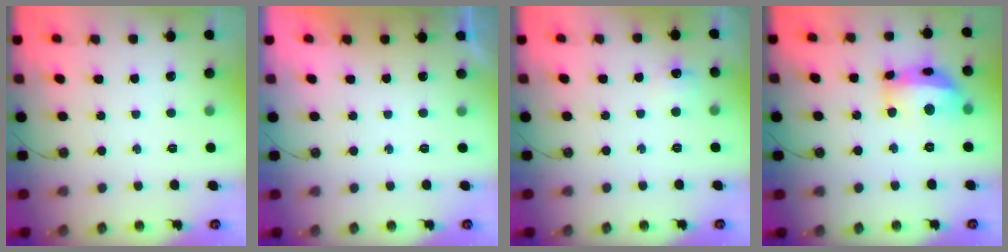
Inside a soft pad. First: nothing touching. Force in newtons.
{"total": 0.0}
{"total": 6.6, "press": 6.6, "slide": 0.7}
{"total": 15.6, "press": 15.4, "slide": 1.9}